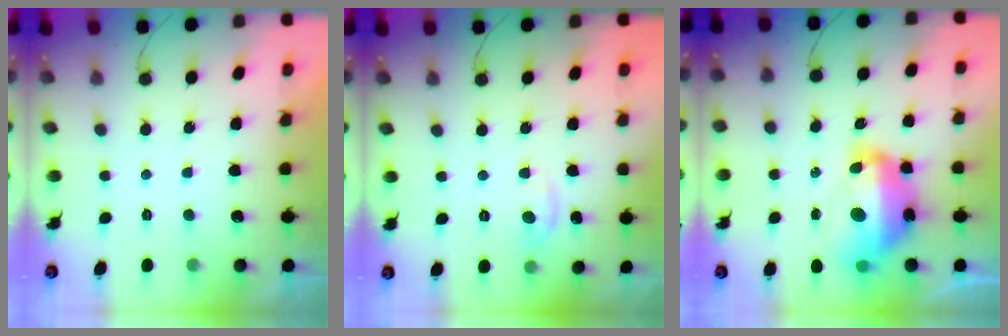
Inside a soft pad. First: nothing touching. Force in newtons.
{"total": 3.2, "press": 3.1, "slide": 0.4}
{"total": 17.3, "press": 17.2, "slide": 1.8}